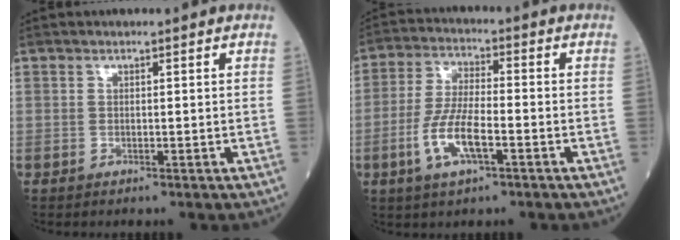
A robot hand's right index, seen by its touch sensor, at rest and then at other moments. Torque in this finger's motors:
{"motor_torque": [1.15, -0.54, 0.53, 0.16]}